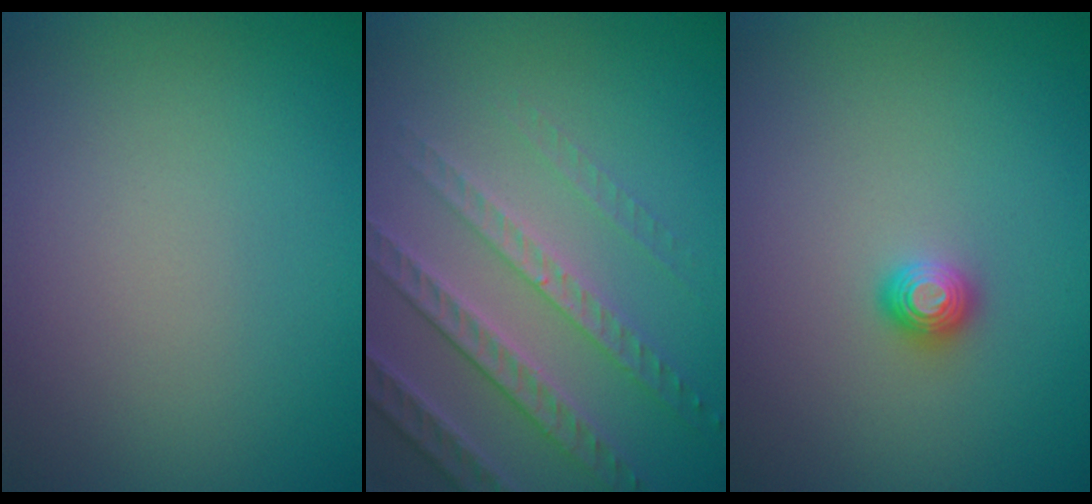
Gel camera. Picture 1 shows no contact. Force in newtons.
{"total": 4.1, "press": 4.0, "slide": 1.0}
{"total": 1.1, "press": 1.1, "slide": 0.1}